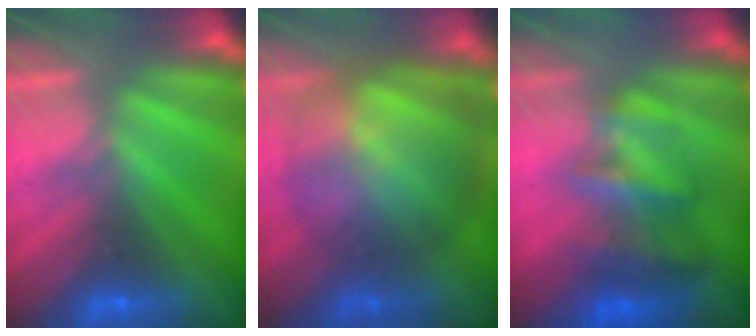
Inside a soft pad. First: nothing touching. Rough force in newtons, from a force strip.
{"total": 9.3}
{"total": 5.0}